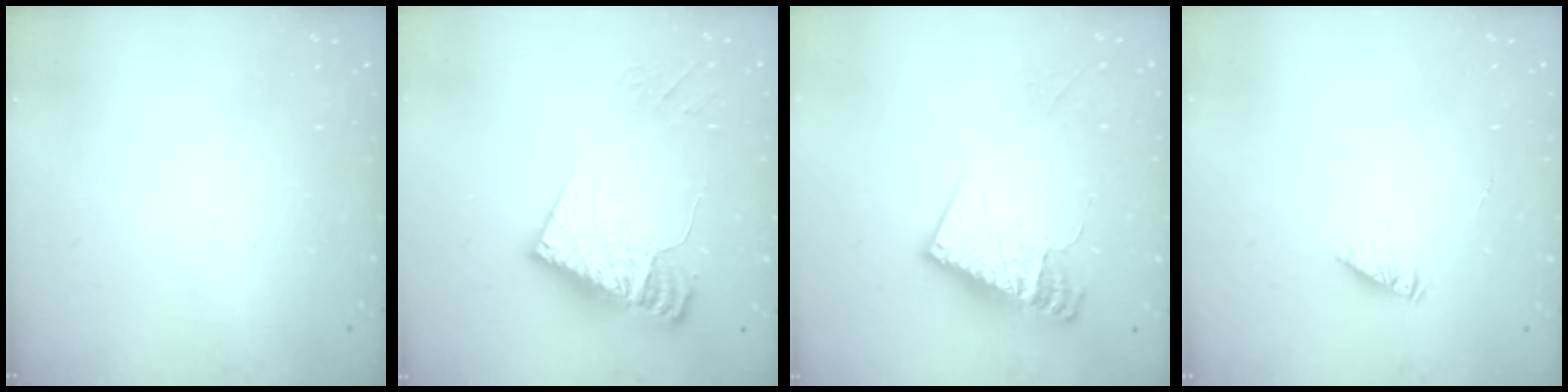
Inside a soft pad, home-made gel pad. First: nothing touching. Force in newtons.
{"total": 13.8, "press": 13.8, "slide": 1.1}
{"total": 13.5, "press": 13.4, "slide": 1.6}
{"total": 2.3, "press": 2.3, "slide": 0.3}